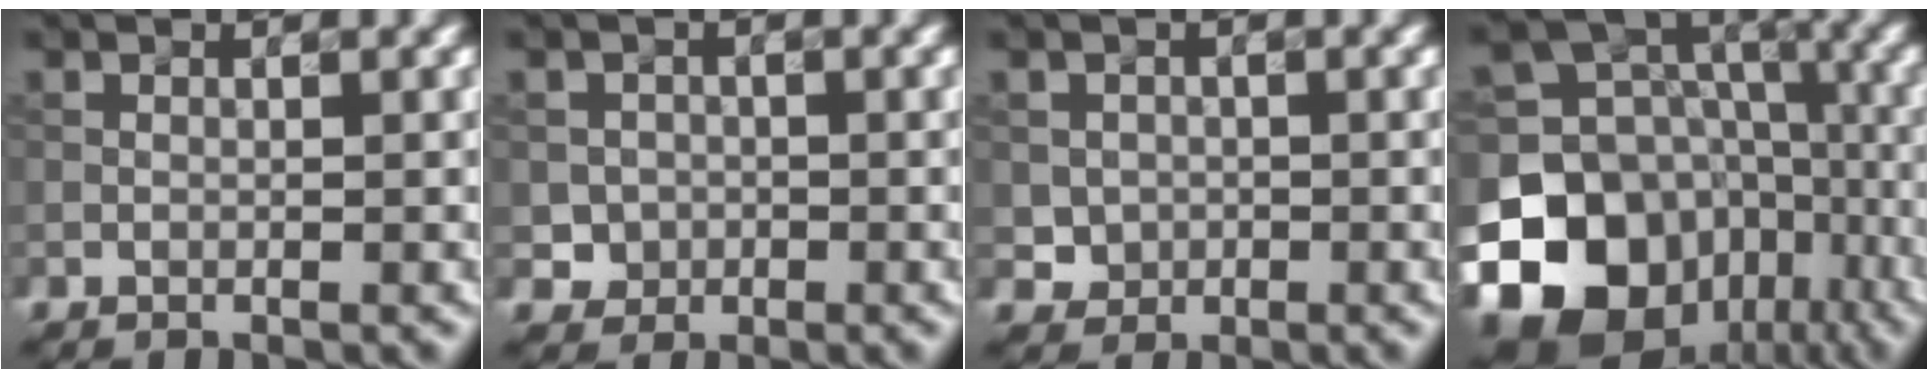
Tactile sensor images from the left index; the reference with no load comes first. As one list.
[{"total": 1.9, "force": [-0.4, 1.8, 0.2], "torque": [0.011, 0.001, -0.007]}, {"total": 1.8, "force": [-0.2, 1.8, 0.4], "torque": [0.001, -0.004, -0.002]}, {"total": 17.9, "force": [-8.0, 13.9, 8.0], "torque": [-0.176, -0.023, -0.130]}]